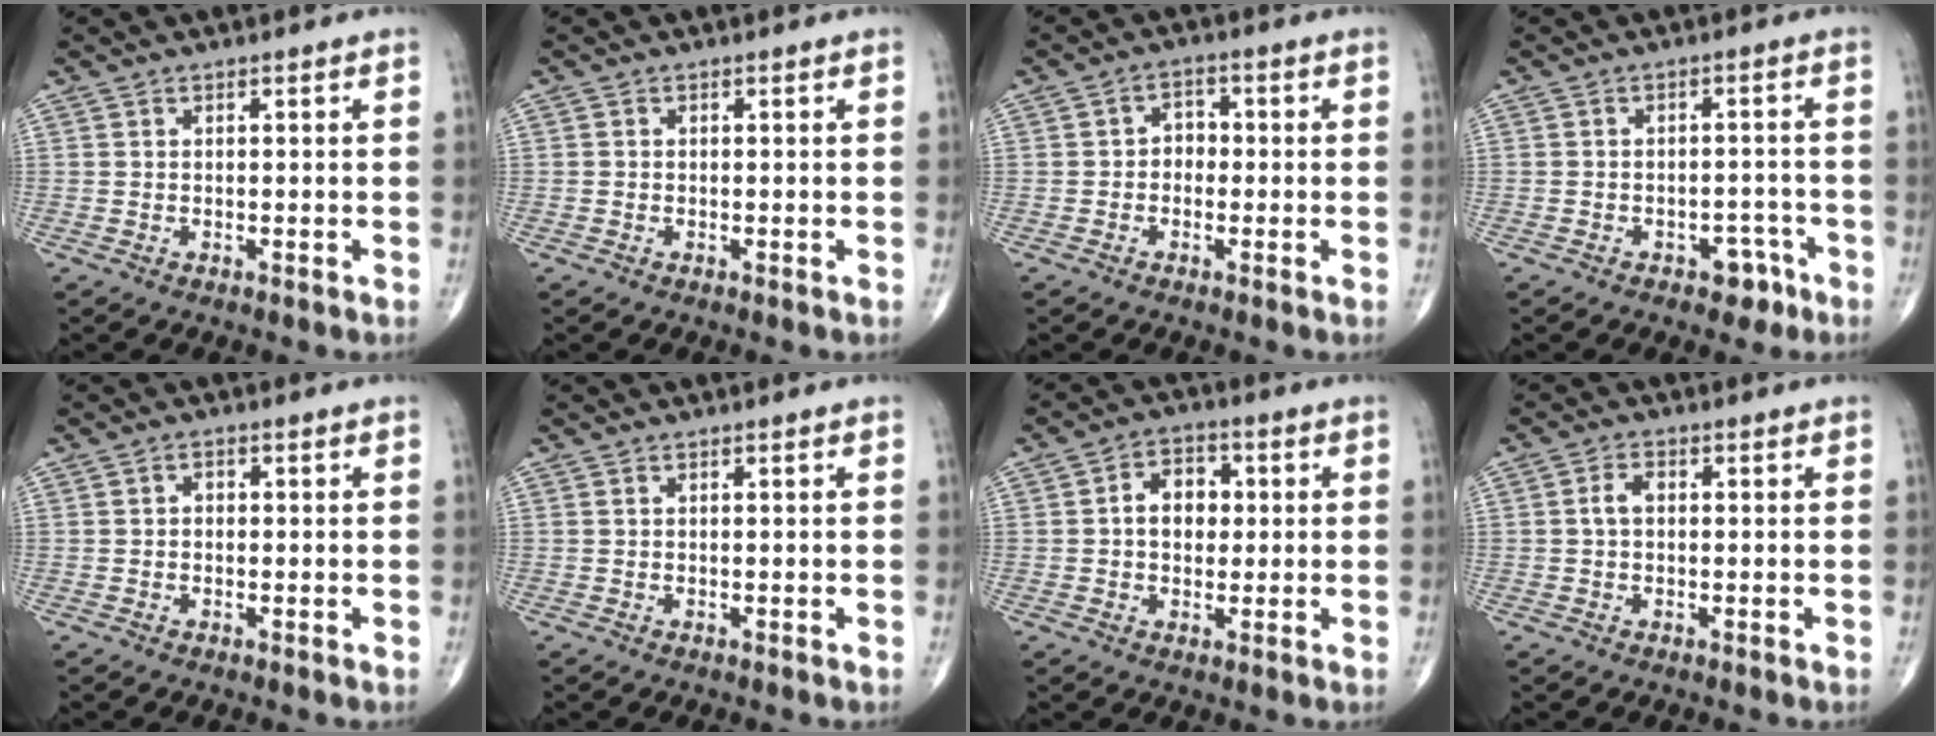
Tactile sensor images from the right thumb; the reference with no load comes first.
{"total": 0.0}
{"total": 3.3, "force": [-0.5, 2.7, 1.9], "torque": [-0.009, 0.017, -0.018]}
{"total": 4.2, "force": [-2.6, 2.7, 2.0], "torque": [-0.006, 0.025, -0.030]}
{"total": 1.3, "force": [0.0, 1.0, 0.8], "torque": [-0.007, 0.007, -0.003]}
{"total": 0.0}
{"total": 7.1, "force": [0.6, 5.2, 4.7], "torque": [-0.049, 0.016, 0.005]}
{"total": 2.5, "force": [0.1, 1.6, 2.0], "torque": [-0.040, 0.009, -0.003]}